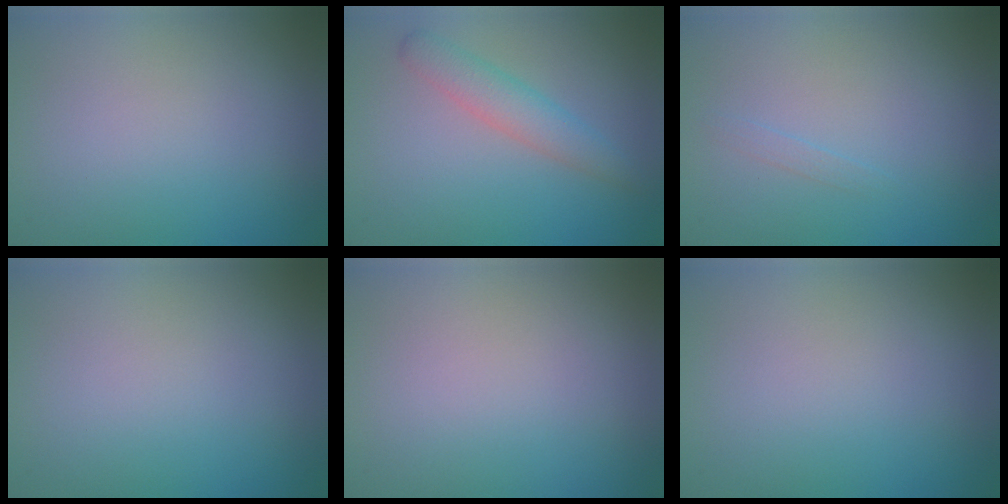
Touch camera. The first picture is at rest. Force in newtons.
{"total": 2.7, "press": 2.7, "slide": 0.1}
{"total": 0.5, "press": 0.5, "slide": 0.1}
{"total": 0.0}
{"total": 0.0}
{"total": 0.0}